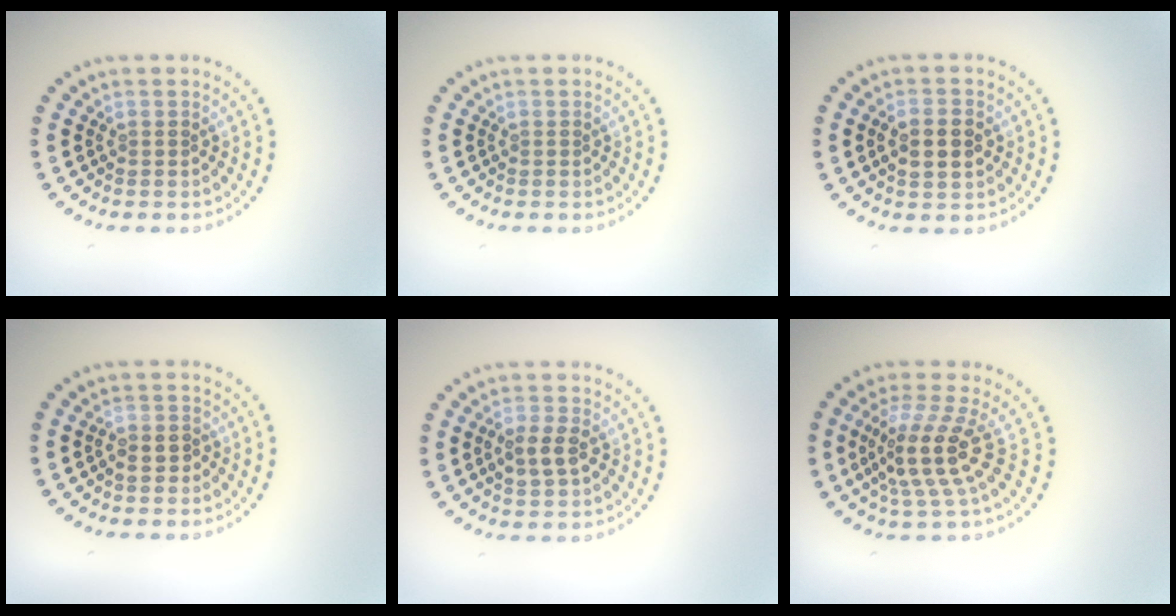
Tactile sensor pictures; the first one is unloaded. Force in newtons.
{"total": 0.0}
{"total": 3.0, "press": 3.0, "slide": 0.2}
{"total": 1.5, "press": 1.3, "slide": 0.7}
{"total": 2.8, "press": 2.8, "slide": 0.3}
{"total": 4.6, "press": 3.7, "slide": 2.6}